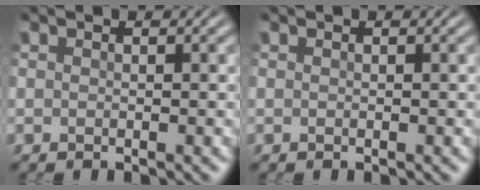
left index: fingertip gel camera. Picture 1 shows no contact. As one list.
[{"total": 0.0}]